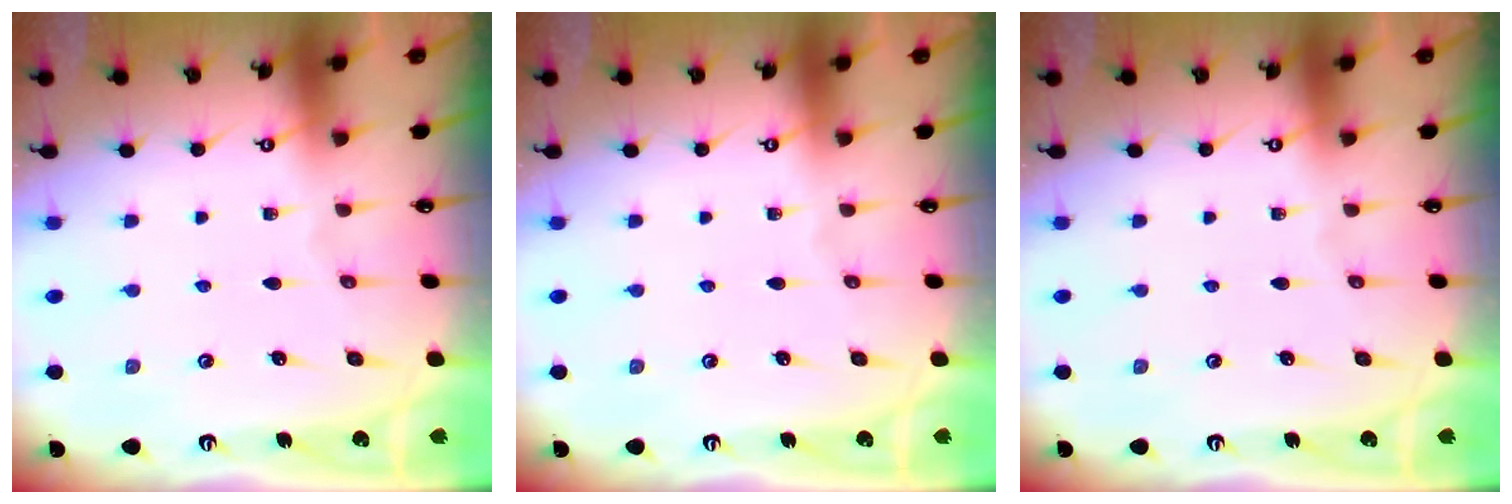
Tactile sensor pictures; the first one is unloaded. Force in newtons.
{"total": 0.0}
{"total": 0.0}